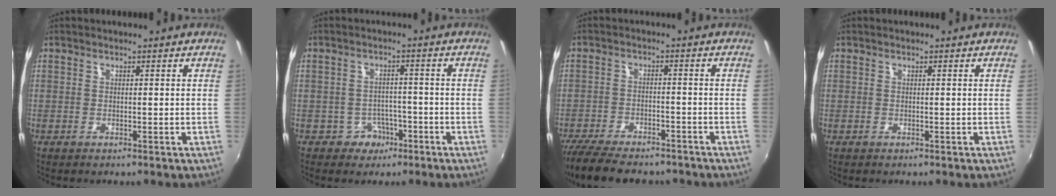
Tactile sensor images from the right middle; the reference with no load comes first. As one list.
[{"total": 4.1, "force": [-2.3, 3.3, 0.5], "torque": [-0.017, 0.010, -0.029]}, {"total": 15.7, "force": [-12.8, 5.2, 7.5], "torque": [-0.164, -0.037, -0.201]}, {"total": 0.0}]